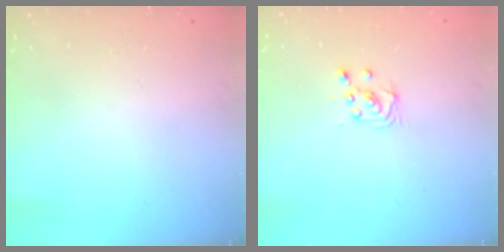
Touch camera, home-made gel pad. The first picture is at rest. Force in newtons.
{"total": 3.8, "press": 3.8, "slide": 0.3}